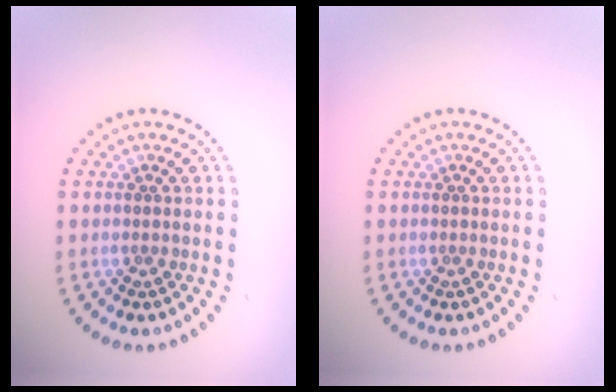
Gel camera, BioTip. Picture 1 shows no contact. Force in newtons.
{"total": 0.0}